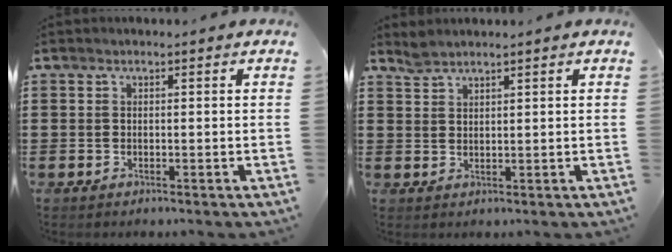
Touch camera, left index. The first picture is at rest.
{"total": 2.0, "force": [1.9, 0.3, 0.4], "torque": [-0.012, -0.001, 0.038]}